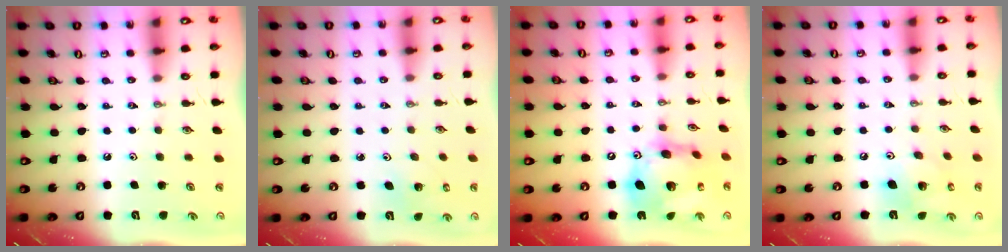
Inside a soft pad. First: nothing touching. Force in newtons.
{"total": 2.2, "press": 2.2, "slide": 0.2}
{"total": 19.2, "press": 19.1, "slide": 2.0}
{"total": 13.4, "press": 13.0, "slide": 3.0}